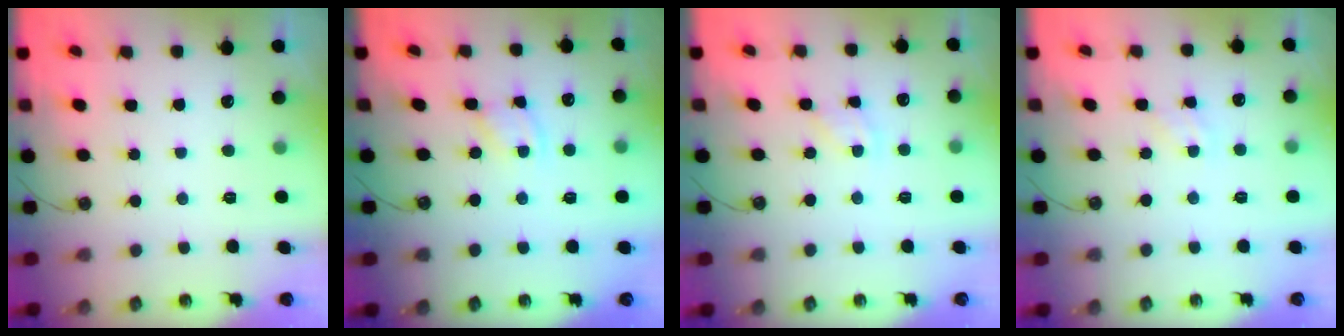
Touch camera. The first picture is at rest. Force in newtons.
{"total": 1.9, "press": 1.8, "slide": 0.3}
{"total": 2.7, "press": 2.6, "slide": 0.4}
{"total": 1.7, "press": 1.7, "slide": 0.3}